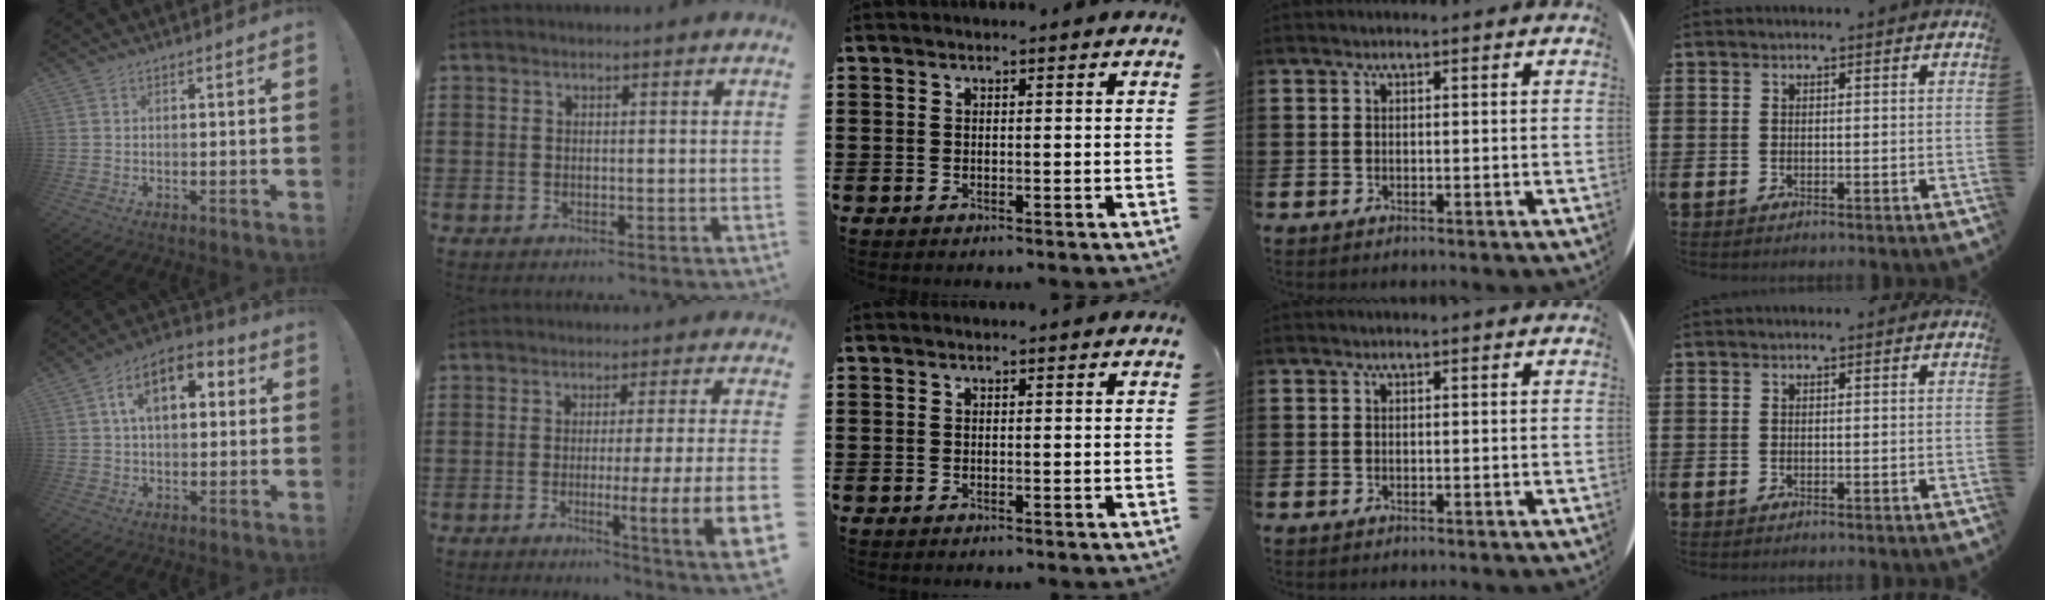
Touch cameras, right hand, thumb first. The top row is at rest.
{"thumb": {"total": 11.8, "force": [3.4, 6.8, 9.1], "torque": [-0.136, 0.003, 0.056]}, "index": {"total": 6.4, "force": [-0.9, -0.4, 6.3], "torque": [-0.099, -0.020, -0.021]}}